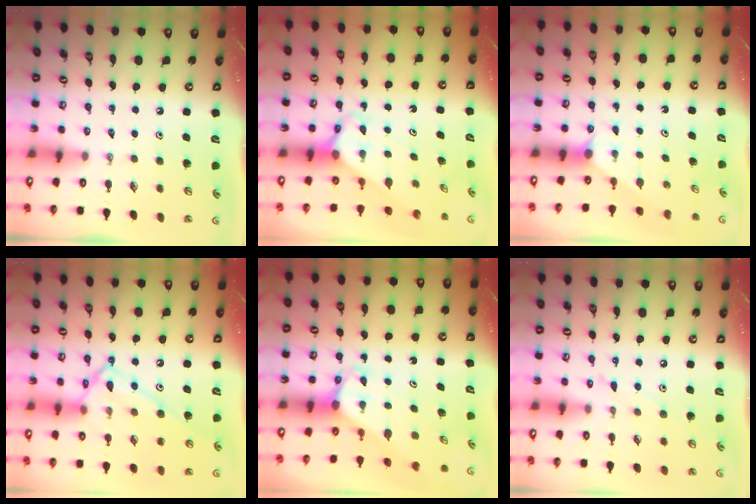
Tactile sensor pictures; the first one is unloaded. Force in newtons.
{"total": 2.9, "press": 2.9, "slide": 0.2}
{"total": 0.6, "press": 0.6, "slide": 0.1}
{"total": 14.7, "press": 14.6, "slide": 1.2}
{"total": 3.0, "press": 3.0, "slide": 0.2}
{"total": 5.5, "press": 5.5, "slide": 0.4}